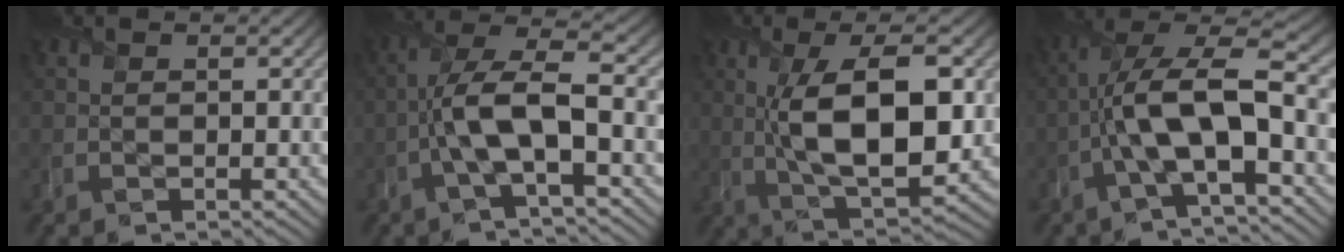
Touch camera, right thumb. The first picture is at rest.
{"total": 9.4, "force": [-2.5, 2.8, 8.6], "torque": [-0.172, 0.012, -0.058]}
{"total": 13.1, "force": [0.7, 5.2, 12.1], "torque": [-0.205, -0.004, 0.017]}
{"total": 12.4, "force": [-2.4, 4.1, 11.4], "torque": [-0.228, 0.010, -0.047]}